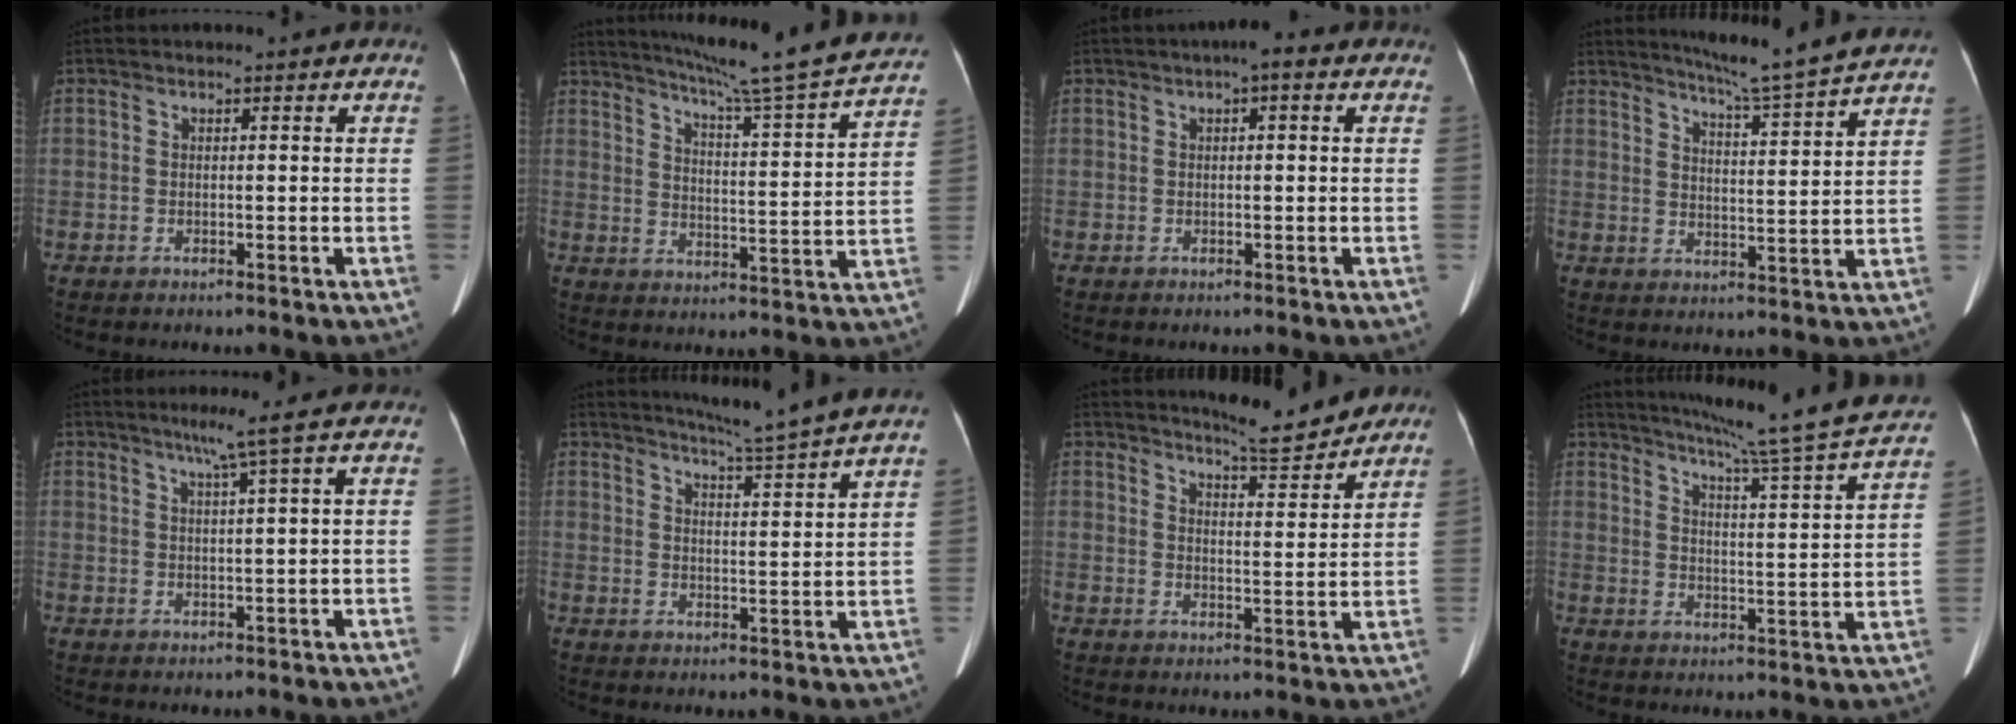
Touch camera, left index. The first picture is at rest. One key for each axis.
{"total": 21.4, "fx": 18.9, "fy": -1.4, "fz": 9.8, "tx": -0.157, "ty": -0.048, "tz": 0.244}
{"total": 2.7, "fx": 1.1, "fy": 0.6, "fz": 2.3, "tx": -0.033, "ty": 0.011, "tz": 0.009}
{"total": 11.9, "fx": 10.8, "fy": -2.0, "fz": 4.5, "tx": -0.080, "ty": -0.020, "tz": 0.148}
{"total": 3.5, "fx": 2.1, "fy": -1.4, "fz": 2.5, "tx": -0.048, "ty": -0.006, "tz": 0.043}
{"total": 10.4, "fx": 9.3, "fy": -2.4, "fz": 3.9, "tx": -0.069, "ty": -0.026, "tz": 0.127}
{"total": 7.7, "fx": 7.4, "fy": 0.3, "fz": 2.1, "tx": -0.039, "ty": -0.013, "tz": 0.103}
{"total": 20.8, "fx": 18.1, "fy": -1.6, "fz": 10.2, "tx": -0.158, "ty": -0.046, "tz": 0.230}